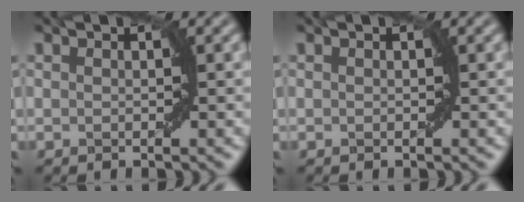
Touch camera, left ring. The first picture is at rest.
{"total": 0.0}